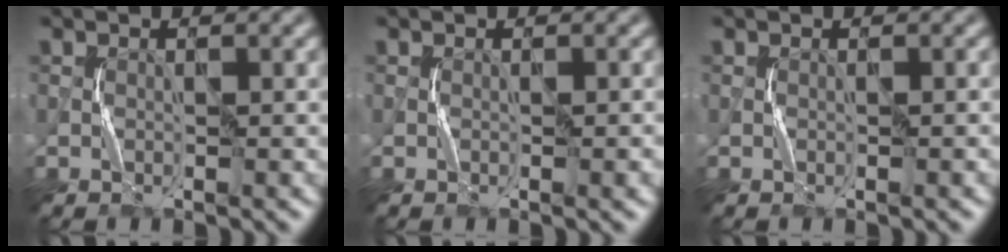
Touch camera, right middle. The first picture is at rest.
{"total": 0.8, "force": [-0.2, 0.1, 0.7], "torque": [-0.009, 0.000, -0.003]}
{"total": 0.0}